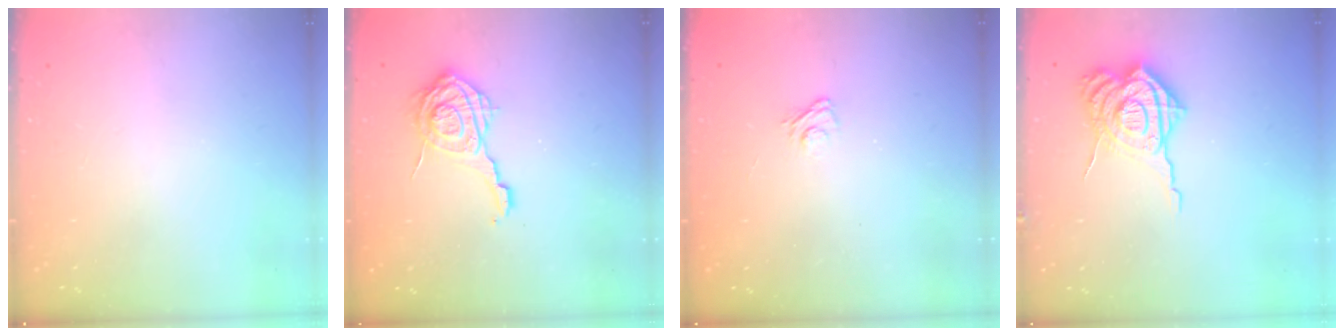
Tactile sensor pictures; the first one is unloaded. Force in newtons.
{"total": 12.2, "press": 12.2, "slide": 0.6}
{"total": 2.9, "press": 2.6, "slide": 1.2}
{"total": 16.1, "press": 16.0, "slide": 1.7}